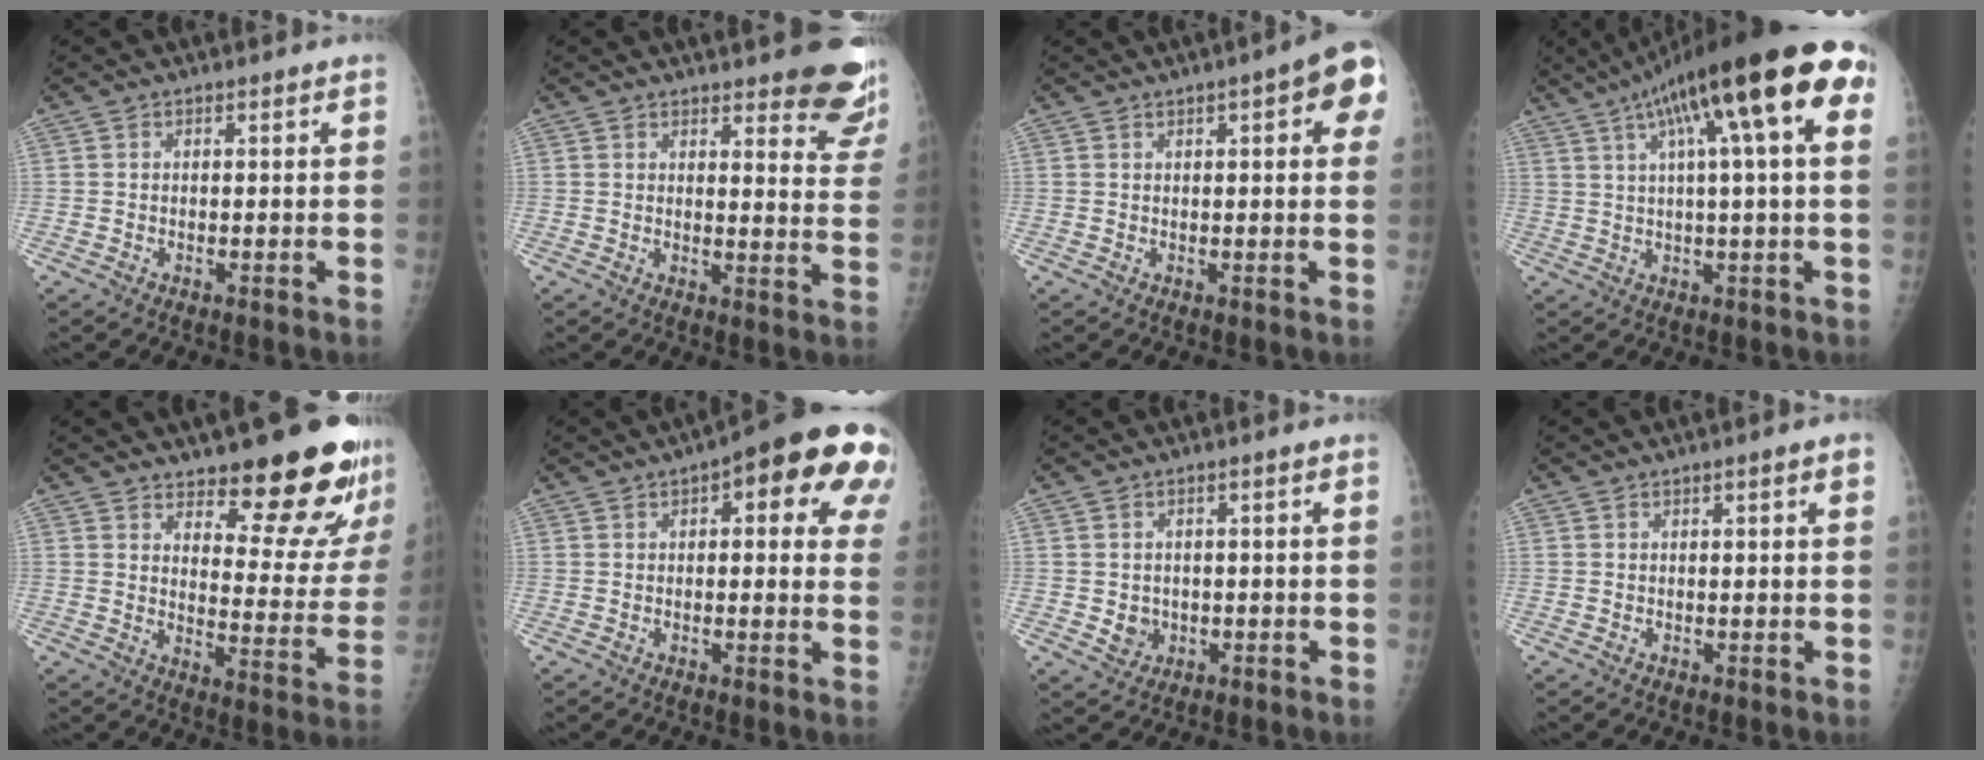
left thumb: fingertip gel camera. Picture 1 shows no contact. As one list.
[{"total": 12.4, "force": [10.2, 3.1, 6.3], "torque": [-0.034, -0.070, 0.103]}, {"total": 8.6, "force": [3.2, 2.5, 7.6], "torque": [-0.075, 0.007, 0.030]}, {"total": 21.9, "force": [8.5, 4.4, 19.7], "torque": [-0.310, 0.029, 0.122]}, {"total": 18.9, "force": [14.5, 5.3, 10.8], "torque": [-0.102, -0.108, 0.191]}, {"total": 17.0, "force": [7.0, 6.2, 14.2], "torque": [-0.147, 0.003, 0.075]}, {"total": 3.0, "force": [-0.3, 2.7, 1.3], "torque": [-0.008, 0.000, 0.004]}, {"total": 2.1, "force": [1.0, 0.3, 1.9], "torque": [-0.027, 0.000, 0.012]}]